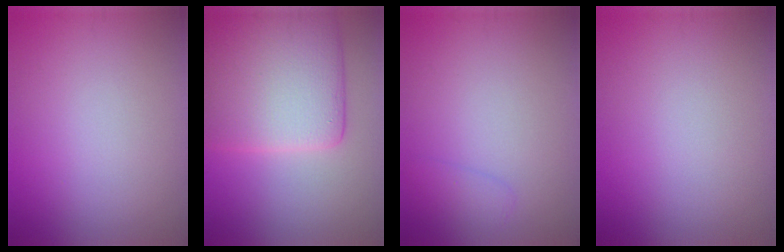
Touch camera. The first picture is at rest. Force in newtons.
{"total": 10.7, "press": 10.7, "slide": 0.5}
{"total": 1.3, "press": 1.3, "slide": 0.2}
{"total": 0.0}